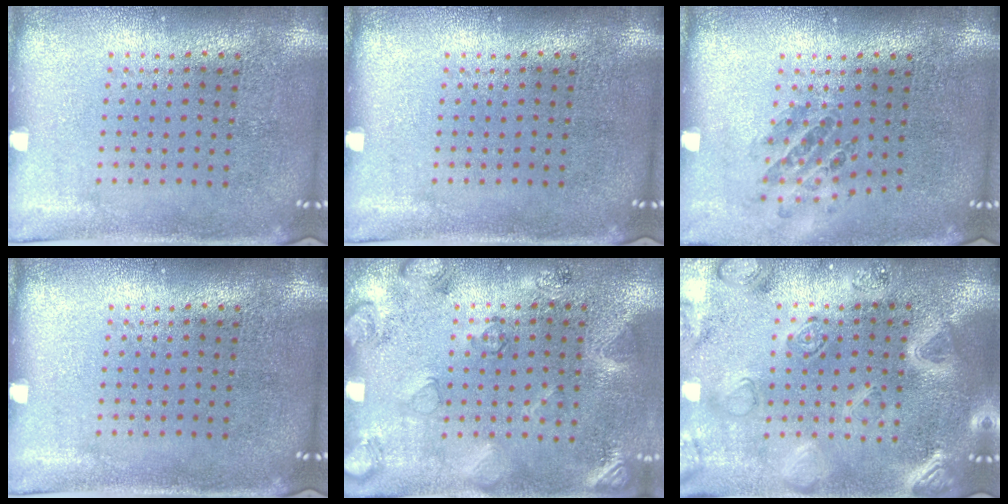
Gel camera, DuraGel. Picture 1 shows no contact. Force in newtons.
{"total": 0.0}
{"total": 0.8, "press": 0.8, "slide": 0.1}
{"total": 0.0}
{"total": 2.3, "press": 1.8, "slide": 1.4}
{"total": 3.0, "press": 2.8, "slide": 0.8}